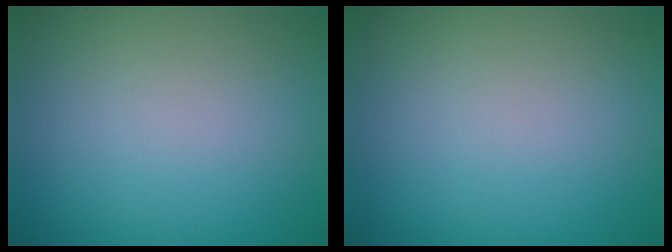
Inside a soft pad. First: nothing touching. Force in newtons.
{"total": 0.0}